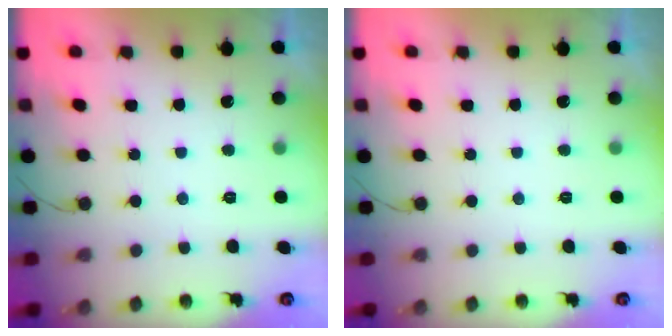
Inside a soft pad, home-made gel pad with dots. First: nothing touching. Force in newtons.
{"total": 0.0}